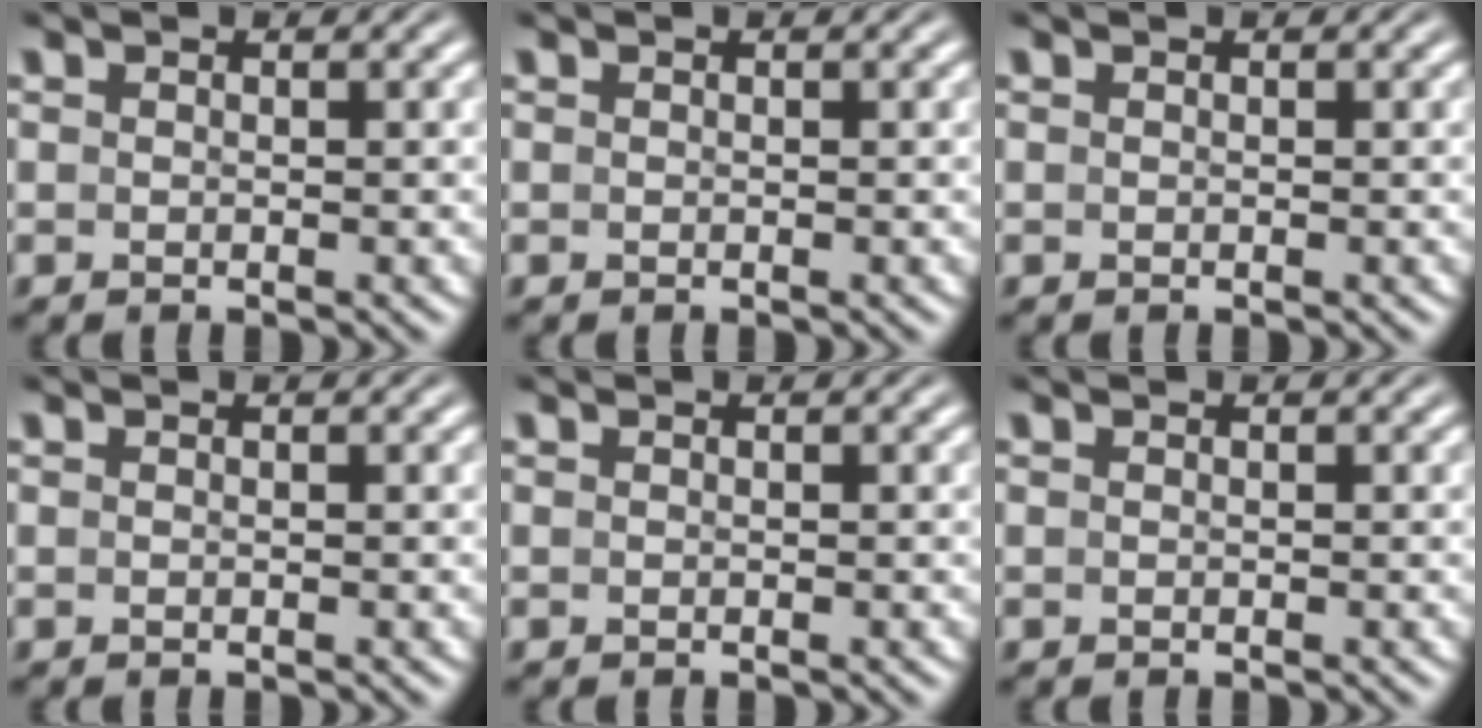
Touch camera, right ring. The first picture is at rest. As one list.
[{"total": 0.0}, {"total": 0.0}, {"total": 0.0}, {"total": 0.0}, {"total": 1.2, "force": [-0.3, -1.1, -0.4], "torque": [0.015, -0.012, 0.005]}]